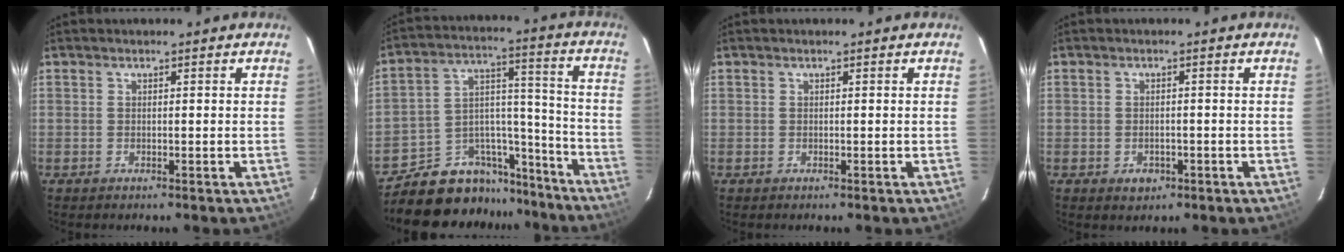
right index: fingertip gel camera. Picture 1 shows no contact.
{"total": 15.6, "force": [-13.6, 7.5, 2.1], "torque": [-0.038, 0.078, -0.204]}
{"total": 0.0}
{"total": 2.7, "force": [-1.1, 2.1, 1.3], "torque": [-0.024, 0.000, -0.007]}